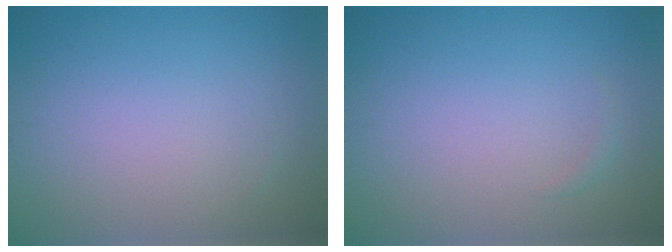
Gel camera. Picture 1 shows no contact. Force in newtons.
{"total": 0.5, "press": 0.5, "slide": 0.0}